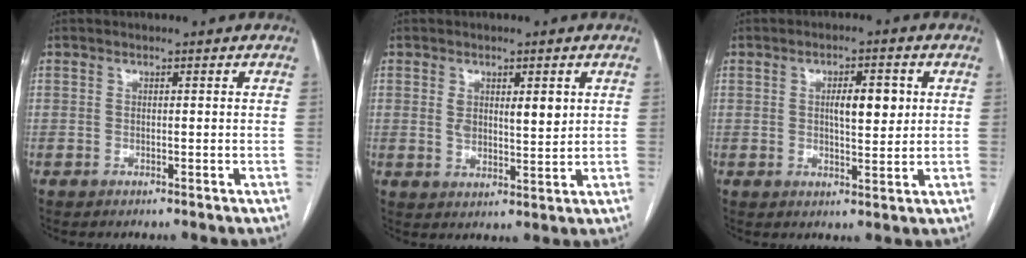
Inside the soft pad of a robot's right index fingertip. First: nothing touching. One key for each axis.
{"total": 5.3, "fx": 1.6, "fy": 2.2, "fz": 4.5, "tx": -0.076, "ty": -0.001, "tz": 0.031}
{"total": 5.5, "fx": 1.2, "fy": 1.8, "fz": 5.1, "tx": -0.079, "ty": 0.005, "tz": 0.020}